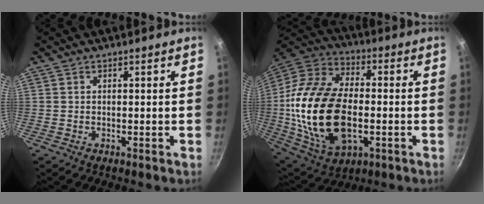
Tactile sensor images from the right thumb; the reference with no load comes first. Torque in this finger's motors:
{"motor_torque": [-0.66, 2.01, 2.50, -0.28, 0.75]}